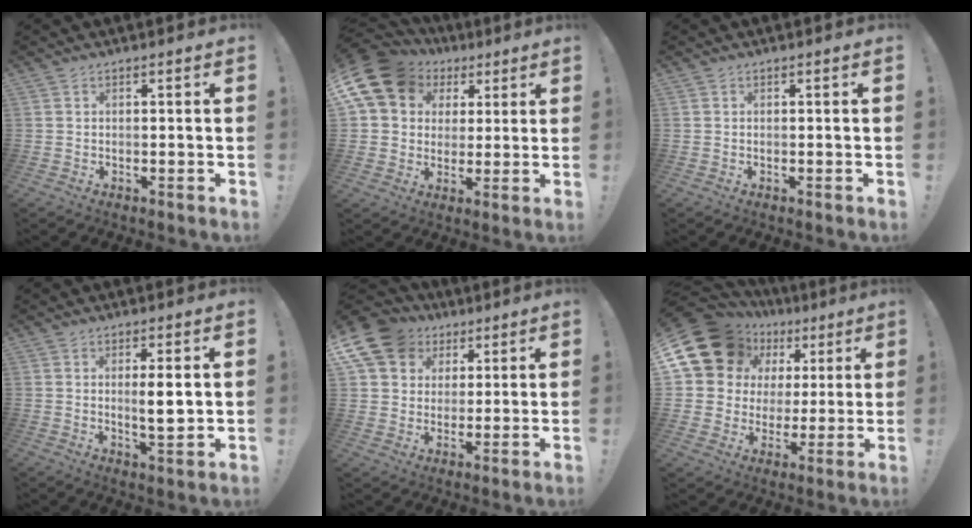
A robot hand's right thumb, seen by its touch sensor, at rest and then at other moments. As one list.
[{"total": 14.8, "force": [6.6, 11.4, 6.7], "torque": [-0.104, -0.031, 0.133]}, {"total": 0.0}, {"total": 5.4, "force": [0.8, 0.7, 5.2], "torque": [-0.080, -0.013, 0.009]}, {"total": 14.0, "force": [6.8, 10.9, 5.8], "torque": [-0.096, -0.041, 0.133]}, {"total": 17.3, "force": [9.2, 12.6, 7.5], "torque": [-0.119, -0.056, 0.190]}]